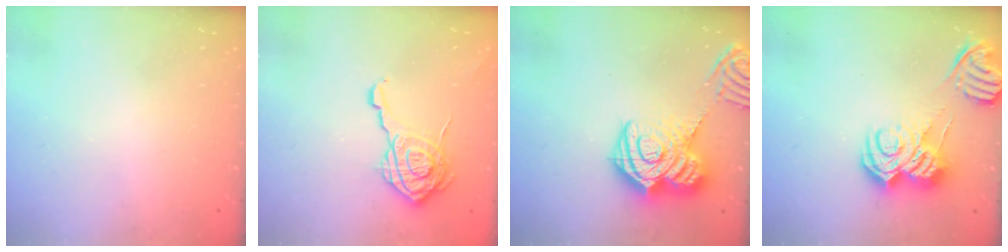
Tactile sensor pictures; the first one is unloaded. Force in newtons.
{"total": 18.1, "press": 18.1, "slide": 0.8}
{"total": 20.4, "press": 20.3, "slide": 2.1}
{"total": 13.6, "press": 13.6, "slide": 1.5}